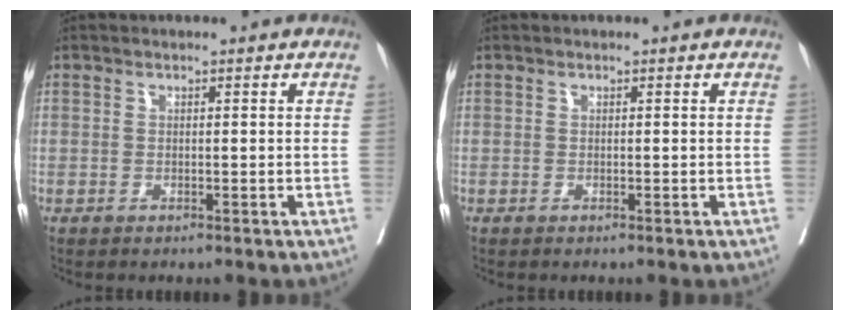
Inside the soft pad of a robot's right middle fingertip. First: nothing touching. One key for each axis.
{"total": 0.0}